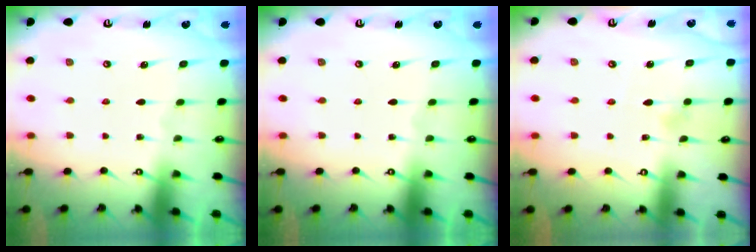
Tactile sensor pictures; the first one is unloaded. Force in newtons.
{"total": 0.0}
{"total": 4.2, "press": 4.2, "slide": 0.3}